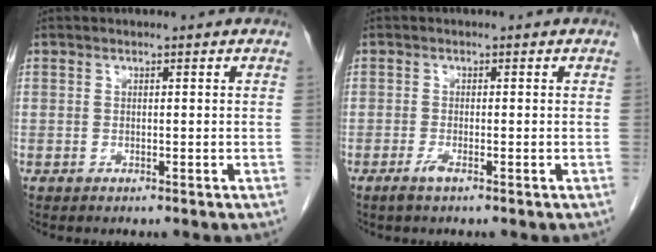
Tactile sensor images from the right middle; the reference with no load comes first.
{"total": 1.4, "force": [-0.9, 0.0, 1.0], "torque": [-0.026, -0.003, -0.020]}